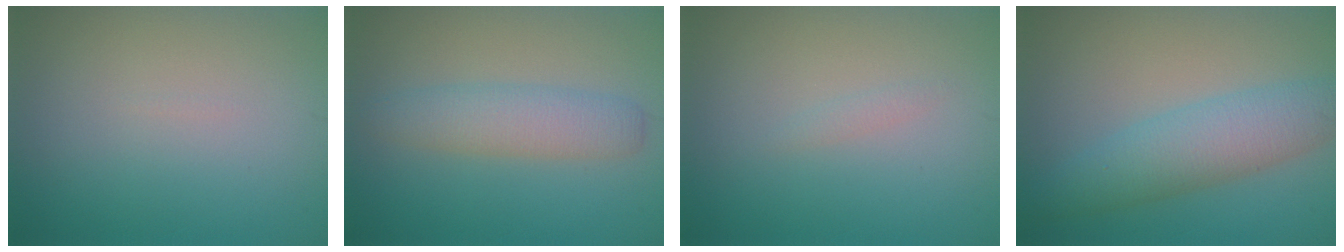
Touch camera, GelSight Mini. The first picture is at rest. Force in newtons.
{"total": 3.6, "press": 3.6, "slide": 0.2}
{"total": 0.6, "press": 0.6, "slide": 0.0}
{"total": 5.2, "press": 5.2, "slide": 0.1}